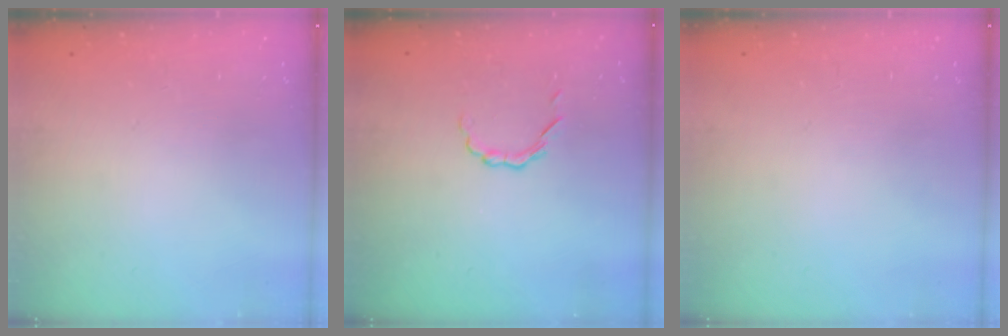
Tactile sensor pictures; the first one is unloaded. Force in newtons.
{"total": 2.4, "press": 2.2, "slide": 0.8}
{"total": 0.0}